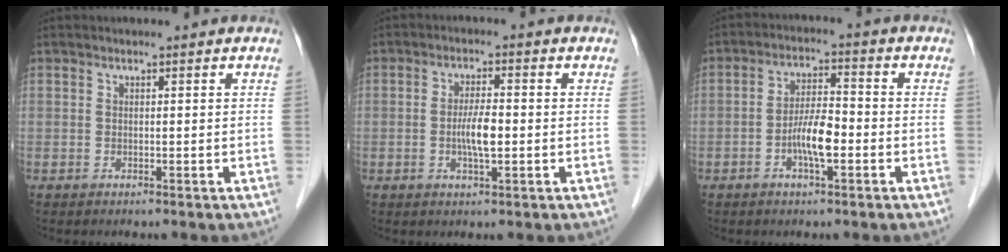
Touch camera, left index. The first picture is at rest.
{"total": 4.2, "force": [-0.7, 0.8, 4.0], "torque": [-0.080, -0.001, -0.012]}
{"total": 5.8, "force": [-2.0, 1.3, 5.2], "torque": [-0.106, 0.008, -0.039]}